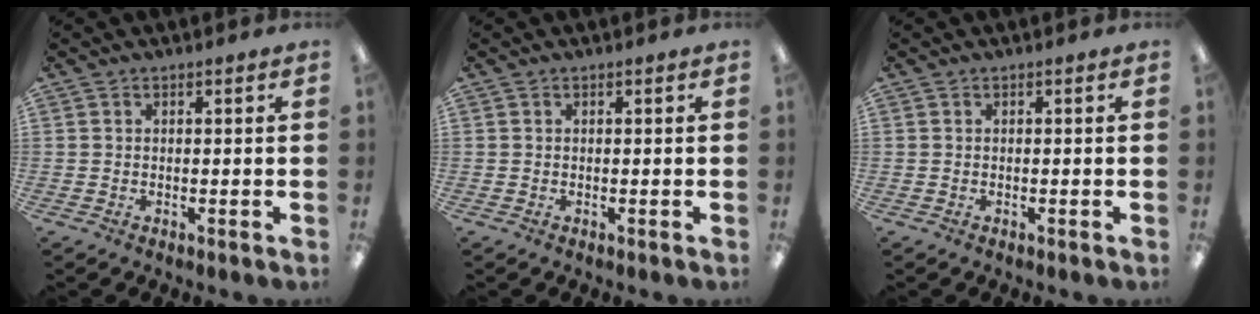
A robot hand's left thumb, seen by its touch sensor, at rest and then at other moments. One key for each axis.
{"total": 0.0}
{"total": 0.0}